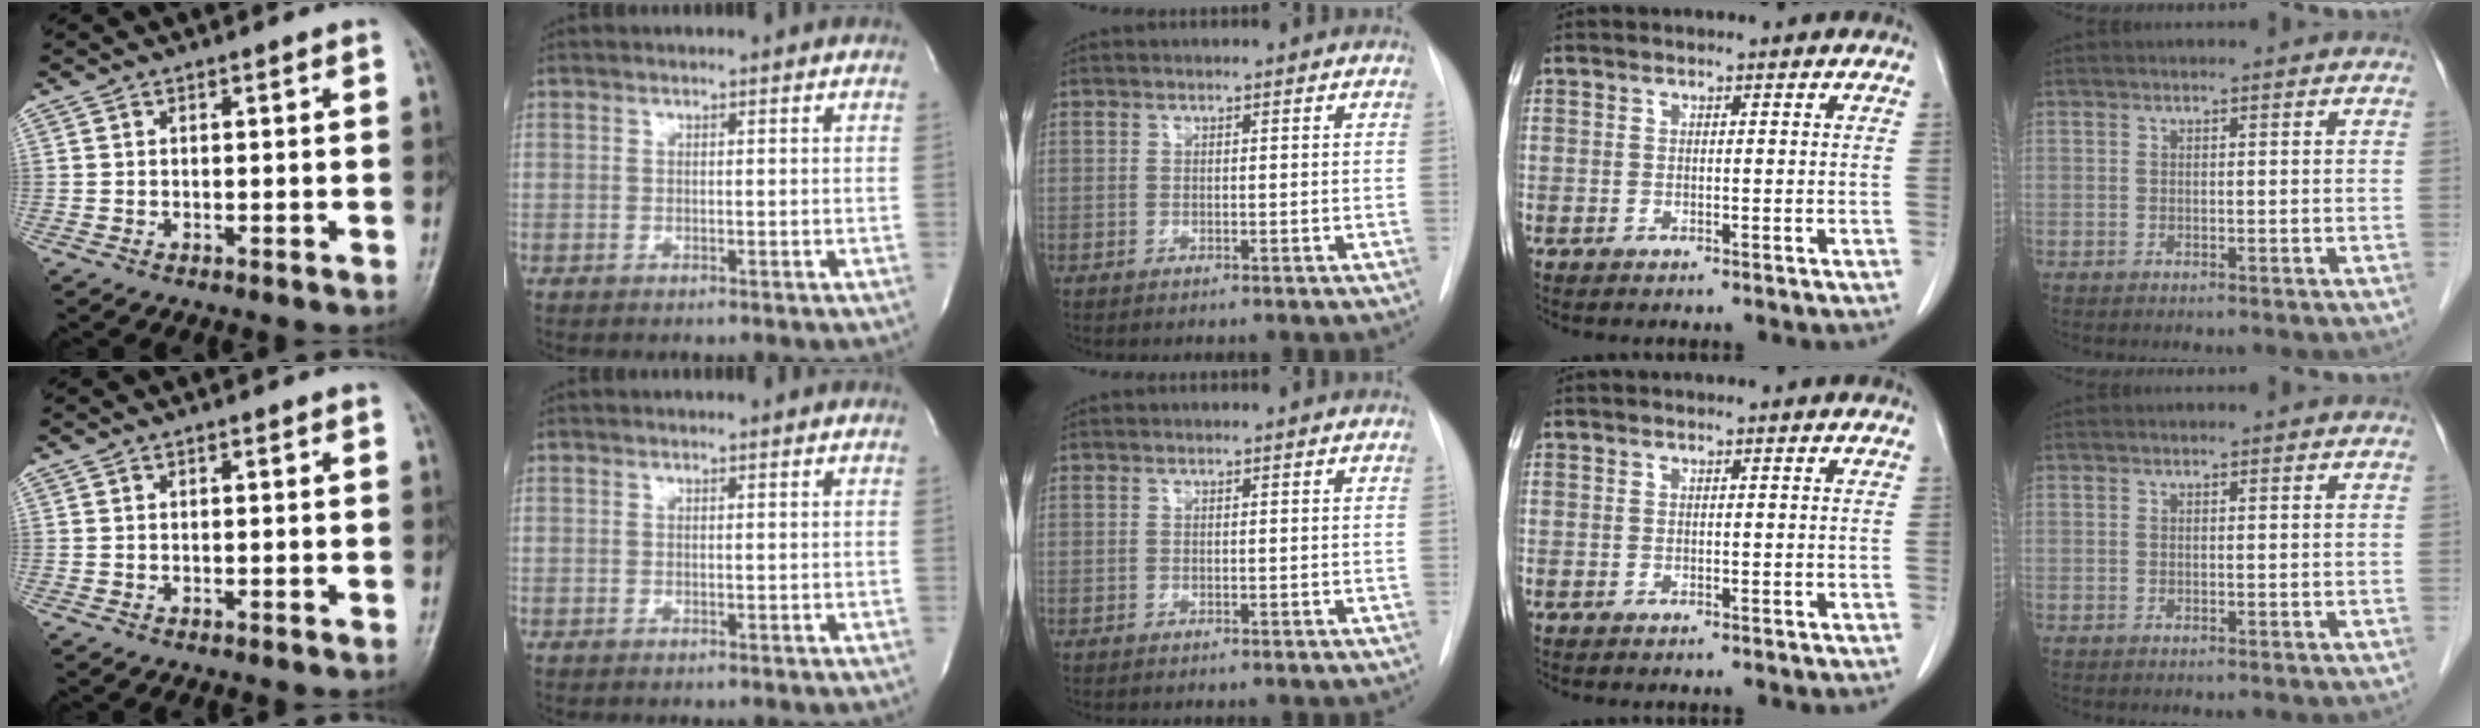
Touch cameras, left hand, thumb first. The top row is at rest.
{}